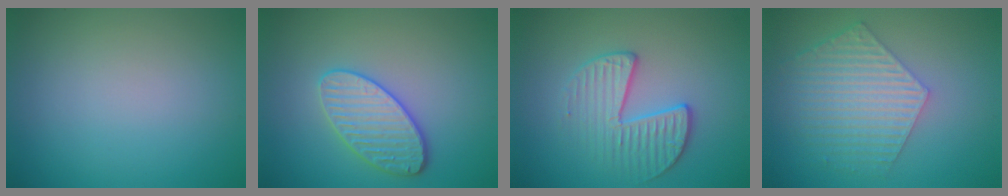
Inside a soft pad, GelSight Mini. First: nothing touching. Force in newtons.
{"total": 3.6, "press": 3.5, "slide": 1.1}
{"total": 3.3, "press": 3.0, "slide": 1.3}
{"total": 5.8, "press": 4.4, "slide": 3.8}